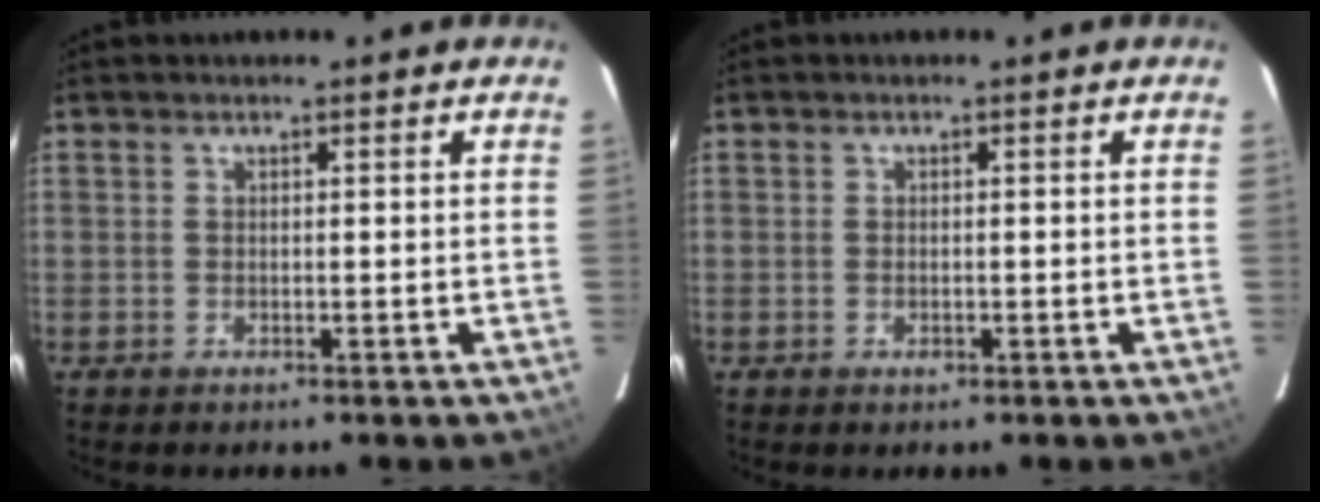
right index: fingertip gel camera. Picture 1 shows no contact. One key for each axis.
{"total": 1.0, "fx": -0.4, "fy": 0.7, "fz": 0.5, "tx": -0.007, "ty": -0.002, "tz": -0.005}